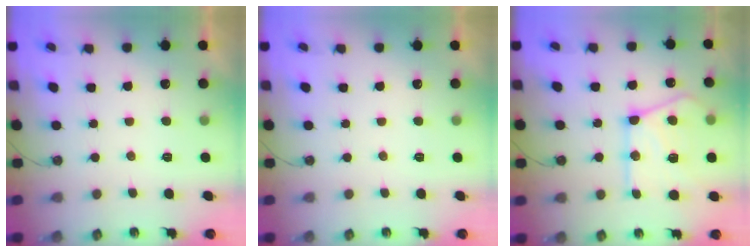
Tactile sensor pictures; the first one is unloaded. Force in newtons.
{"total": 0.0}
{"total": 19.5, "press": 19.4, "slide": 1.7}